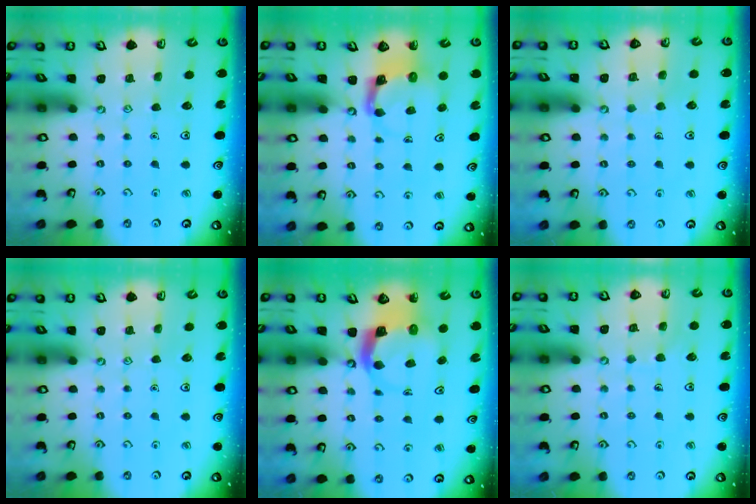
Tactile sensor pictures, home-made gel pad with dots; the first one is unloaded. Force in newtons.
{"total": 3.9, "press": 3.9, "slide": 0.6}
{"total": 4.8, "press": 4.8, "slide": 0.3}
{"total": 0.0}
{"total": 5.2, "press": 5.1, "slide": 0.6}
{"total": 4.9, "press": 4.9, "slide": 0.4}